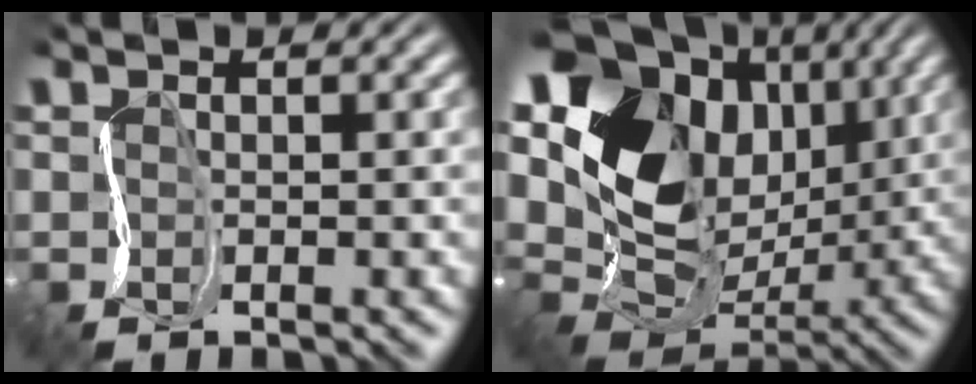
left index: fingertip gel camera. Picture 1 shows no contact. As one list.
[{"total": 14.3, "force": [4.6, 11.2, 7.5], "torque": [-0.157, 0.018, 0.085]}]